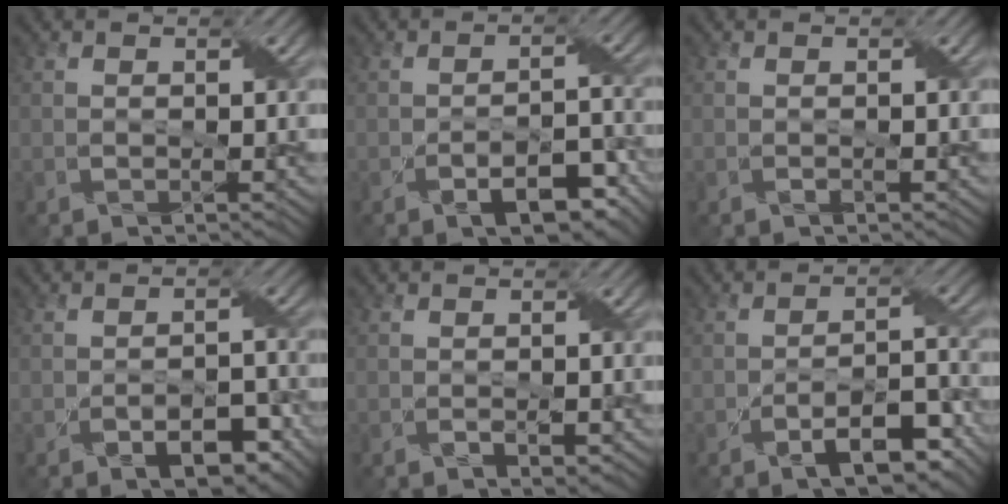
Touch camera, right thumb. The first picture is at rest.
{"total": 6.7, "force": [-3.7, 3.1, 4.6], "torque": [-0.069, -0.007, -0.052]}
{"total": 0.5, "force": [-0.3, 0.3, 0.3], "torque": [-0.005, 0.000, -0.003]}
{"total": 5.2, "force": [-2.6, 2.7, 3.5], "torque": [-0.051, -0.006, -0.034]}
{"total": 1.5, "force": [-0.5, 0.9, 1.1], "torque": [-0.021, -0.006, -0.002]}
{"total": 7.9, "force": [-4.6, 3.1, 5.7], "torque": [-0.088, -0.002, -0.072]}